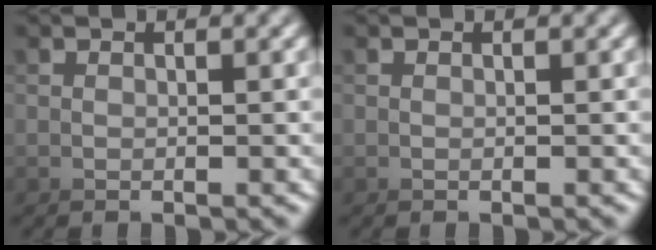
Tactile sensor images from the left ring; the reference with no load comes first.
{"total": 0.0}